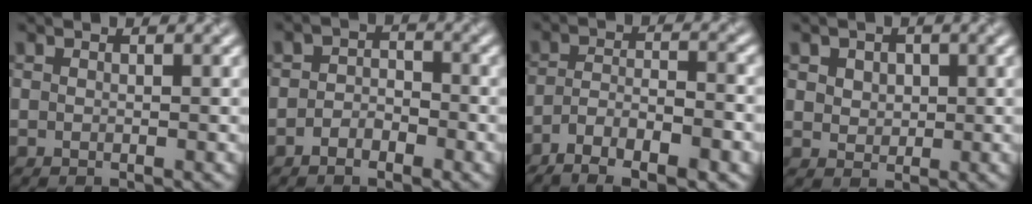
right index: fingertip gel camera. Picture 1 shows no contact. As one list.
[{"total": 1.8, "force": [-0.9, 1.2, 0.9], "torque": [-0.018, 0.013, -0.023]}, {"total": 7.2, "force": [-4.6, 2.3, 5.0], "torque": [-0.090, 0.007, -0.081]}, {"total": 3.2, "force": [1.9, 2.3, 1.1], "torque": [-0.023, 0.019, 0.022]}]